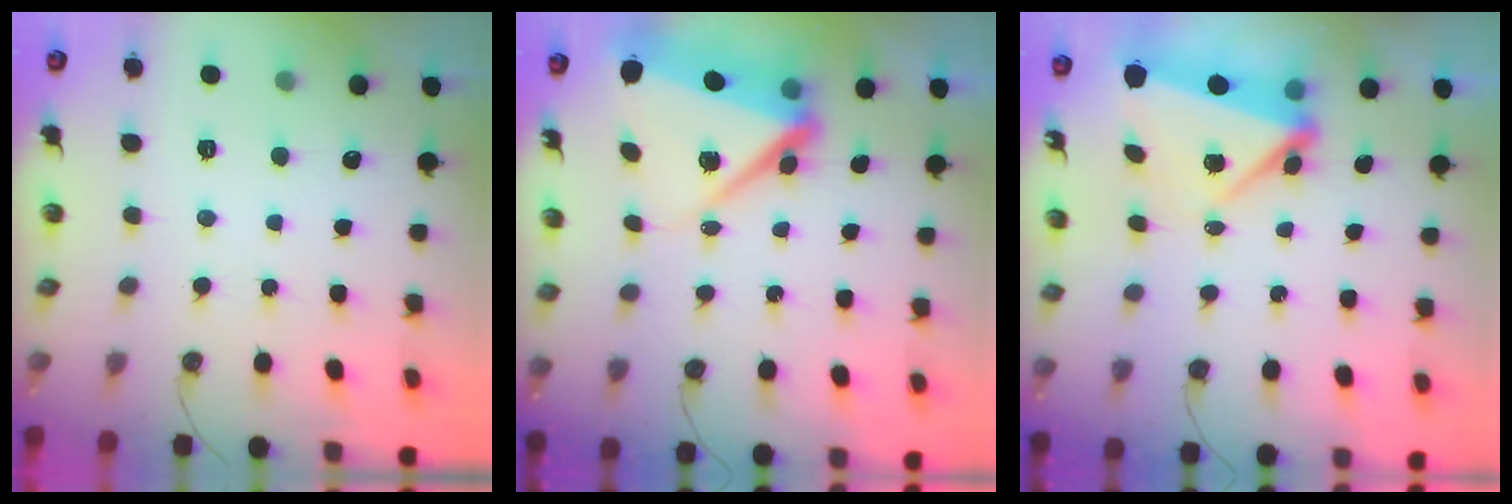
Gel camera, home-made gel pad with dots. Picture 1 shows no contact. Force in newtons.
{"total": 11.0, "press": 10.9, "slide": 1.5}
{"total": 5.5, "press": 5.4, "slide": 0.8}